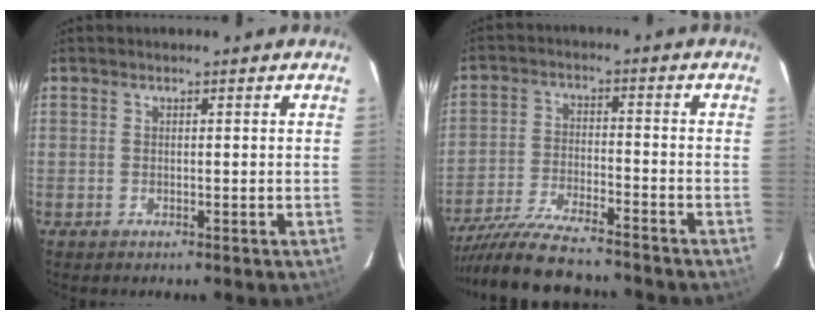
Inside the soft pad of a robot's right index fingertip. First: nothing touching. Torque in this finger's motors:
{"motor_torque": [1.17, -0.97, 0.39, 0.08]}